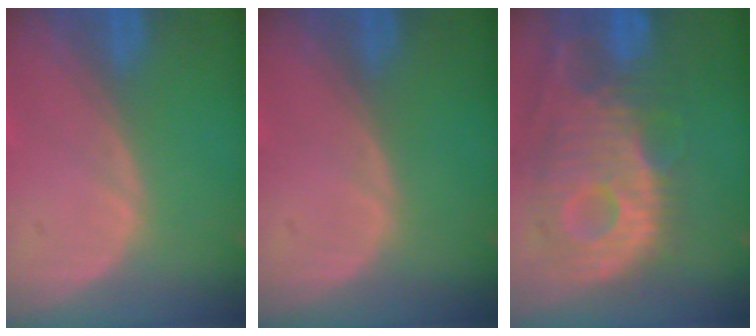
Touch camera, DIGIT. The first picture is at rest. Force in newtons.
{"total": 0.0}
{"total": 11.8, "press": 10.6, "slide": 5.3}